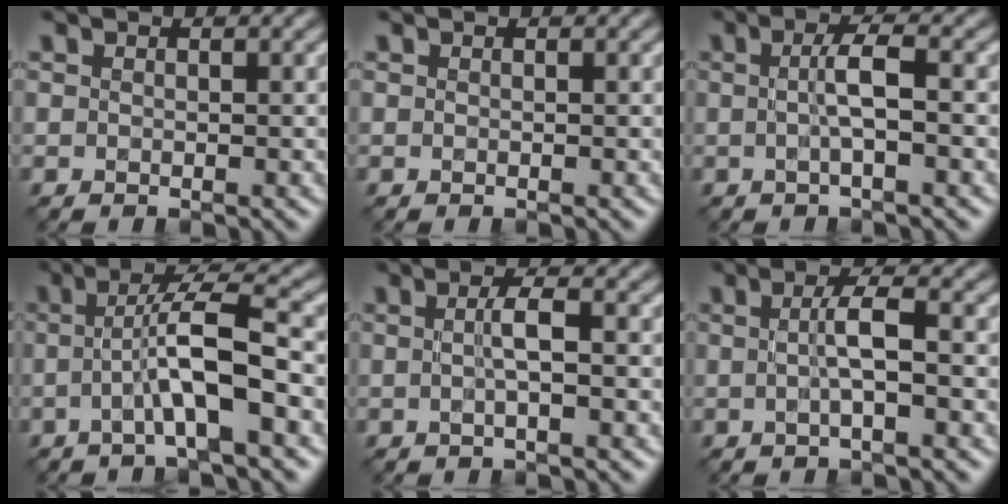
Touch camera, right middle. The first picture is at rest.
{"total": 0.0}
{"total": 2.7, "force": [0.0, 0.4, 2.7], "torque": [-0.052, 0.002, -0.004]}
{"total": 5.9, "force": [-1.0, 0.8, 5.7], "torque": [-0.101, 0.017, -0.025]}
{"total": 2.1, "force": [0.0, 0.3, 2.1], "torque": [-0.042, 0.002, -0.002]}
{"total": 2.8, "force": [0.0, 0.4, 2.7], "torque": [-0.053, 0.002, -0.003]}